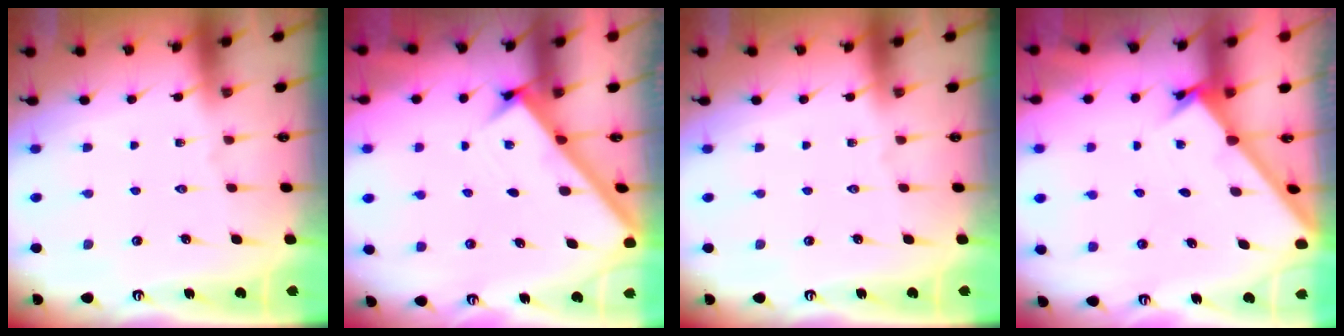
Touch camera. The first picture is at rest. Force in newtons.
{"total": 2.6, "press": 2.6, "slide": 0.3}
{"total": 0.0}
{"total": 1.7, "press": 1.7, "slide": 0.1}